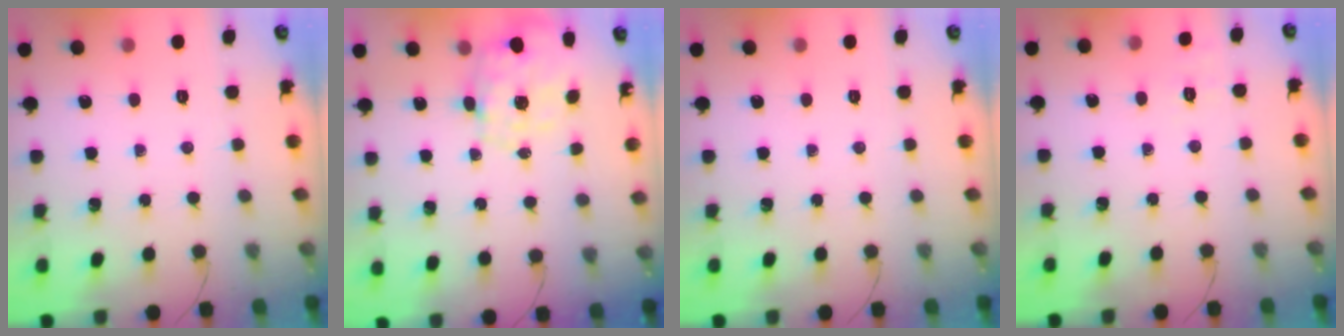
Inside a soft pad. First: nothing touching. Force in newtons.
{"total": 2.3, "press": 2.1, "slide": 1.0}
{"total": 0.0}
{"total": 2.1, "press": 1.2, "slide": 1.8}